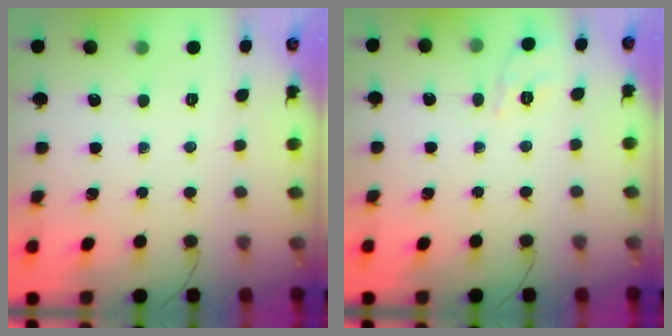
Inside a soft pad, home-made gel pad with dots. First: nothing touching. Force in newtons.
{"total": 1.8, "press": 0.5, "slide": 1.7}